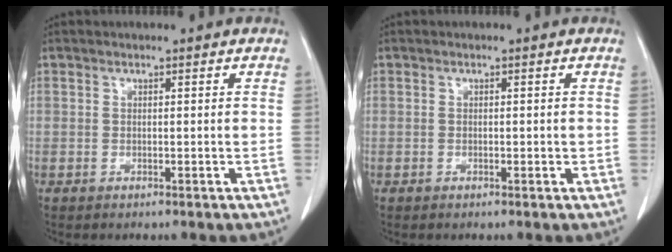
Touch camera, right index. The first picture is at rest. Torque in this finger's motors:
{"motor_torque": [-0.44, 0.57, -0.02, 0.00]}